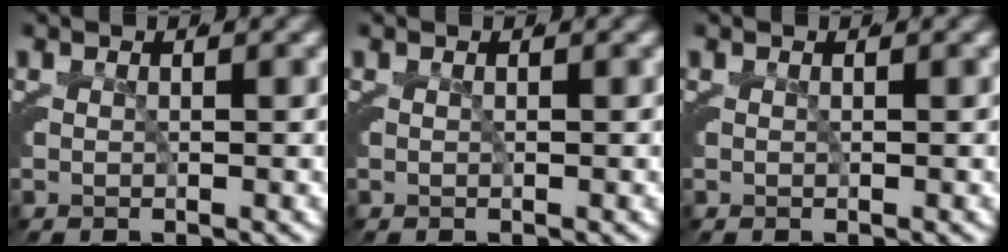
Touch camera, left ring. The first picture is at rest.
{"total": 0.0}
{"total": 0.0}